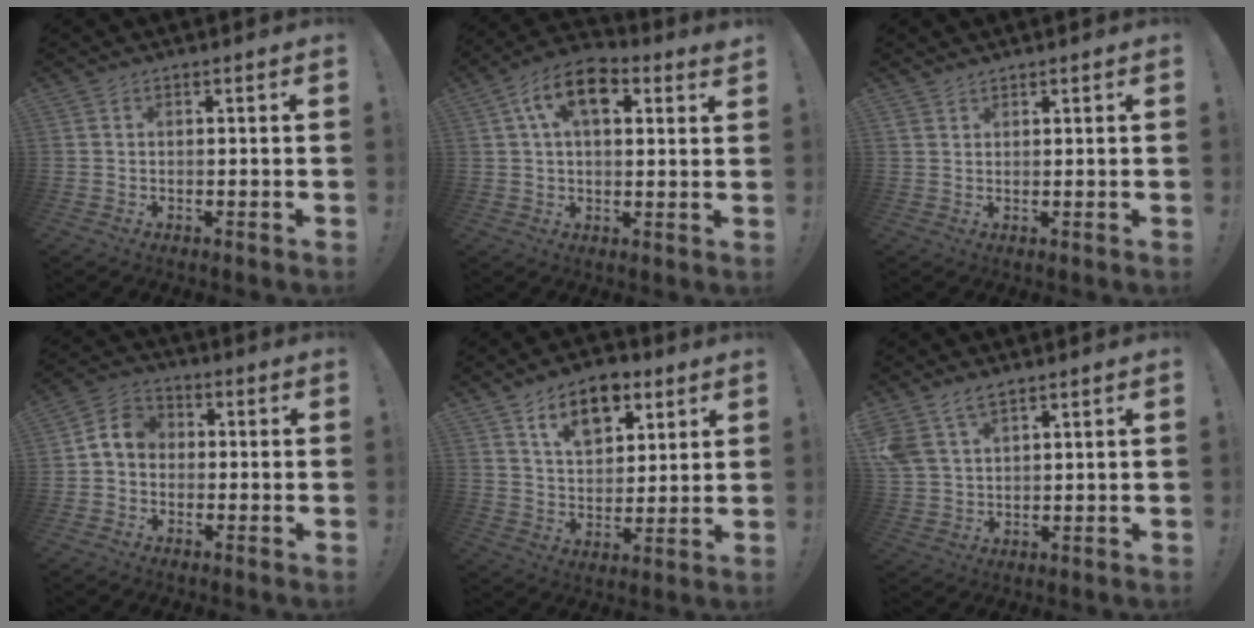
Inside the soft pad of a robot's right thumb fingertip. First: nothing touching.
{"total": 11.2, "force": [4.5, 6.2, 8.2], "torque": [-0.131, 0.002, 0.079]}
{"total": 1.7, "force": [1.5, 0.8, 0.3], "torque": [-0.006, -0.008, 0.029]}
{"total": 5.9, "force": [-0.6, 4.9, 3.3], "torque": [-0.057, 0.024, -0.007]}
{"total": 12.5, "force": [7.2, 7.6, 6.7], "torque": [-0.100, -0.030, 0.131]}
{"total": 7.3, "force": [5.0, 4.0, 3.5], "torque": [-0.069, -0.013, 0.101]}